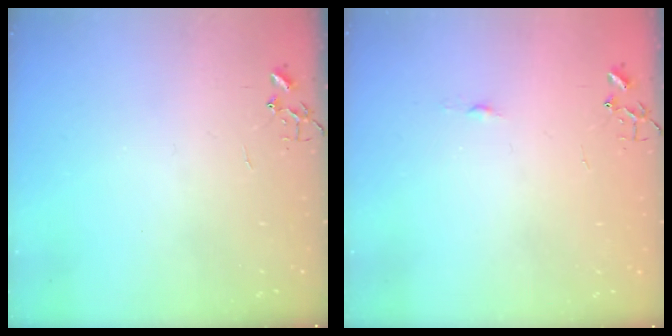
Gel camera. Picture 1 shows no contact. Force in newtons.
{"total": 3.3, "press": 3.3, "slide": 0.4}